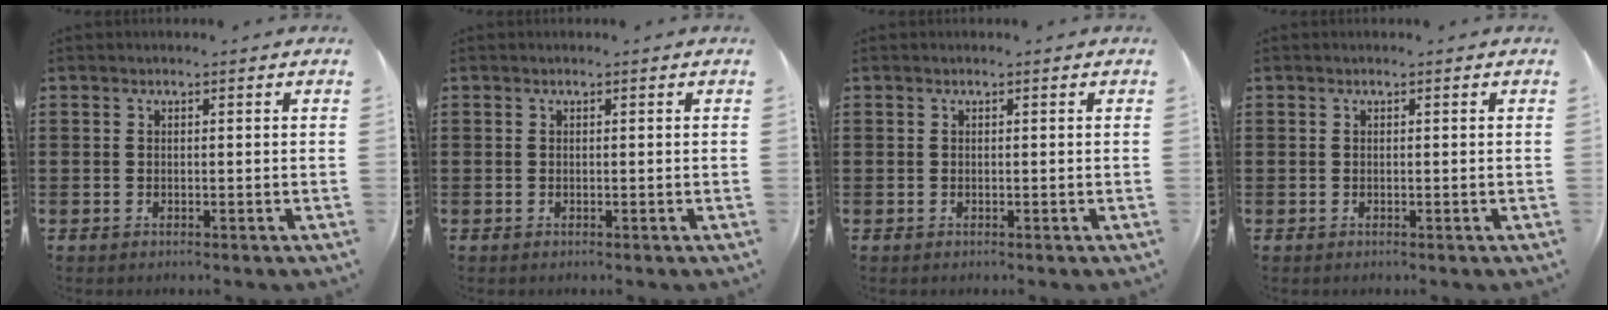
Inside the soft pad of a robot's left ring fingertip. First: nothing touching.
{"total": 0.0}
{"total": 0.0}
{"total": 0.0}